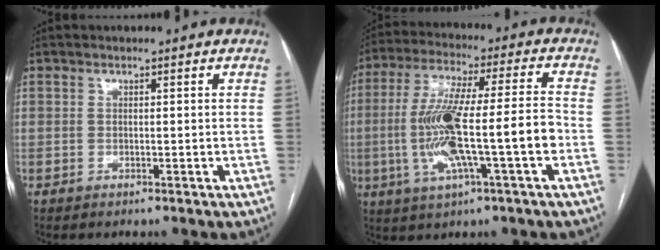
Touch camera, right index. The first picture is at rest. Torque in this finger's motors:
{"motor_torque": [1.93, -0.20, 0.68, 0.21]}